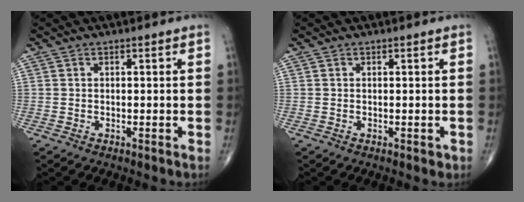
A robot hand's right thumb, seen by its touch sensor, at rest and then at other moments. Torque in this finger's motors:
{"motor_torque": [0.02, 0.33, -0.11, -0.01, 0.01]}